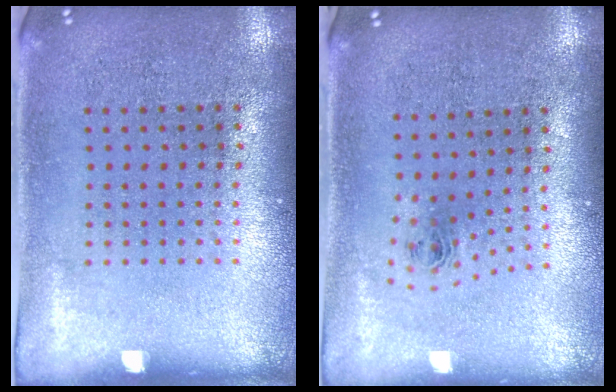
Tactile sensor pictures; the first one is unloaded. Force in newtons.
{"total": 0.8, "press": 0.3, "slide": 0.7}